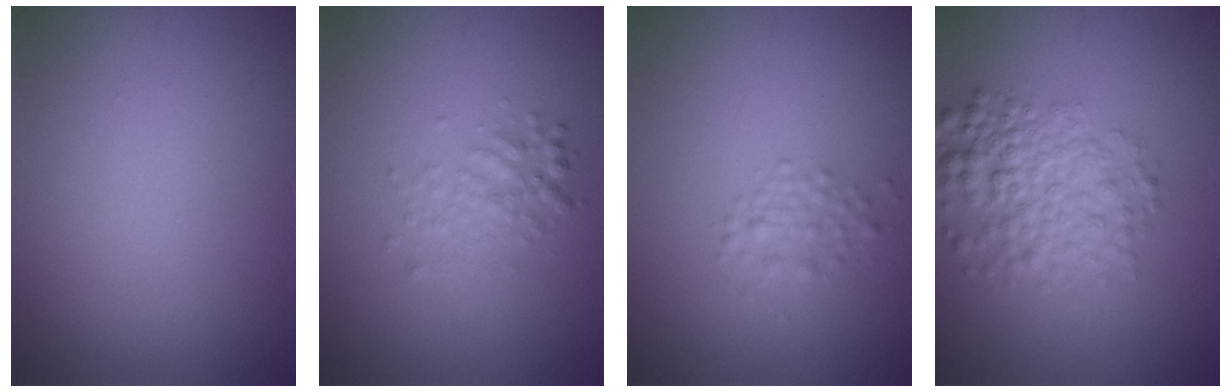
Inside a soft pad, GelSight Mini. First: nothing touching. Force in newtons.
{"total": 2.1, "press": 2.1, "slide": 0.0}
{"total": 1.7, "press": 1.7, "slide": 0.0}
{"total": 4.8, "press": 4.8, "slide": 0.1}